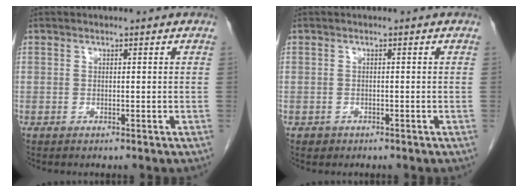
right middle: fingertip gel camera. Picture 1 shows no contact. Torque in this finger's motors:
{"motor_torque": [0.12, -0.17, -0.02, -0.01]}